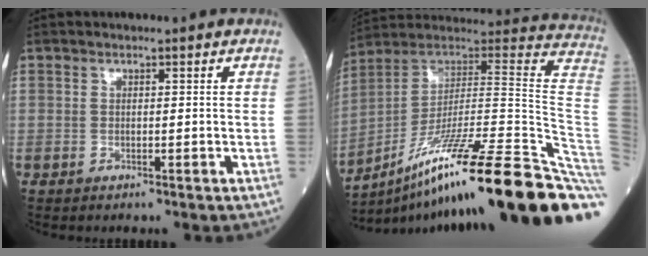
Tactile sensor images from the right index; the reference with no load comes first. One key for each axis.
{"total": 33.4, "fx": -19.8, "fy": 0.7, "fz": 26.8, "tx": -0.265, "ty": 0.006, "tz": -0.316}